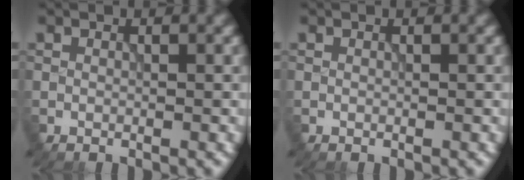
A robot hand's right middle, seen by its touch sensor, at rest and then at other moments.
{"total": 0.0}